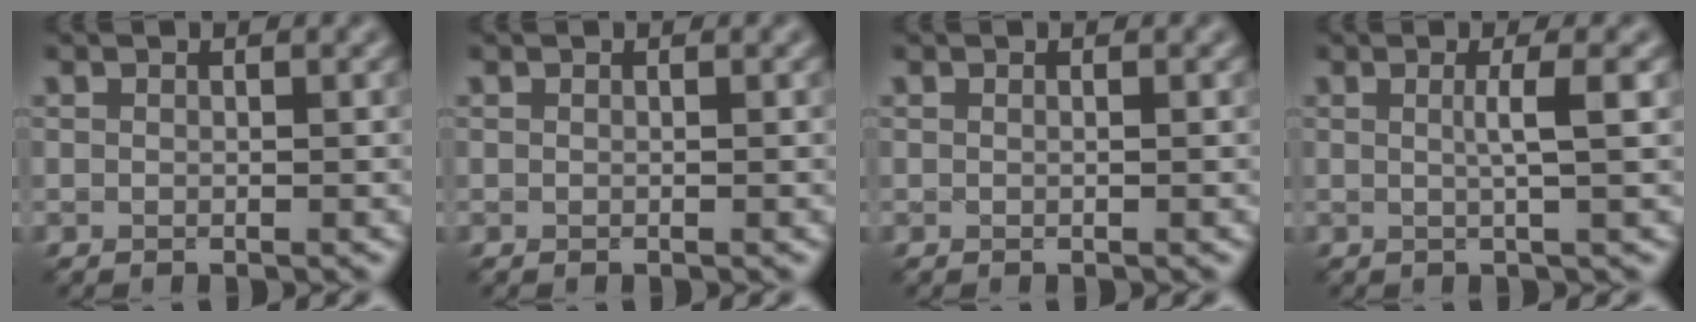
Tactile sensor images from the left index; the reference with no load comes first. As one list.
[{"total": 0.0}, {"total": 0.0}, {"total": 2.5, "force": [0.2, 0.5, 2.4], "torque": [-0.039, 0.003, -0.004]}]